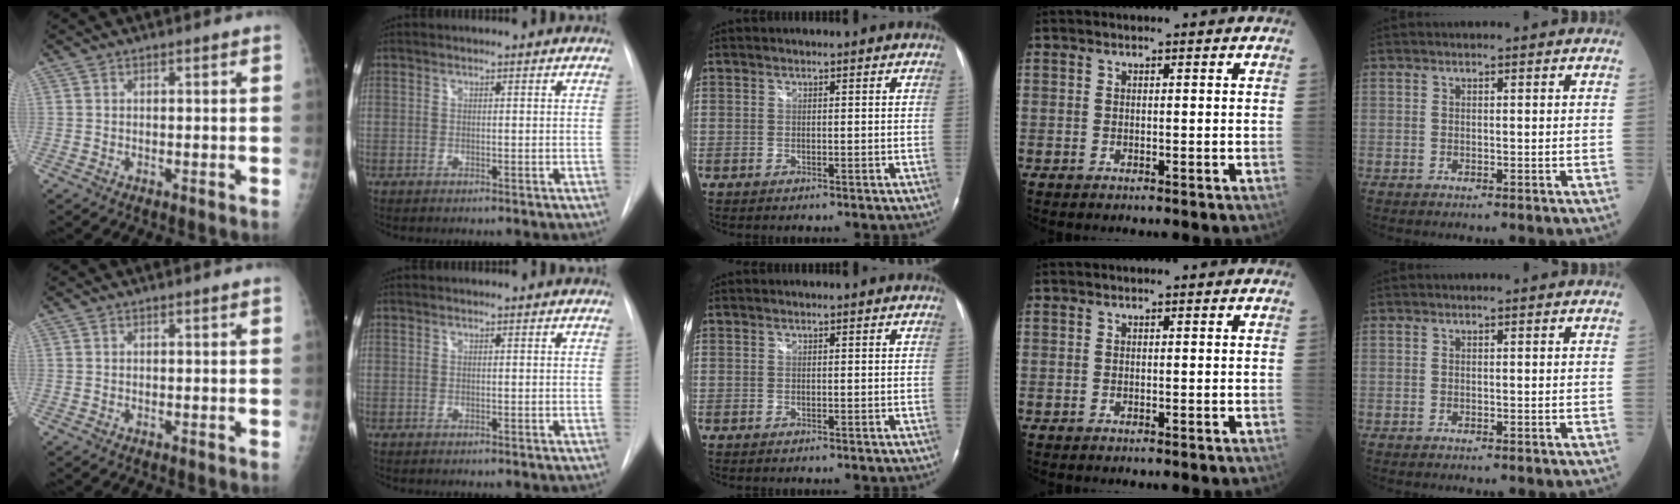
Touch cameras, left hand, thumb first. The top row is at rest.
{}